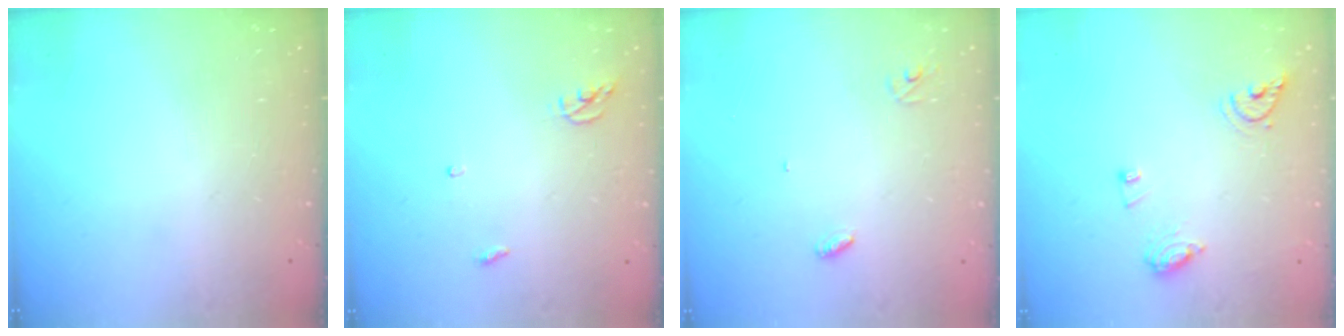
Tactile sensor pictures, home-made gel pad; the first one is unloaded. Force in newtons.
{"total": 3.6, "press": 3.6, "slide": 0.3}
{"total": 3.2, "press": 3.2, "slide": 0.3}
{"total": 8.3, "press": 8.2, "slide": 0.9}